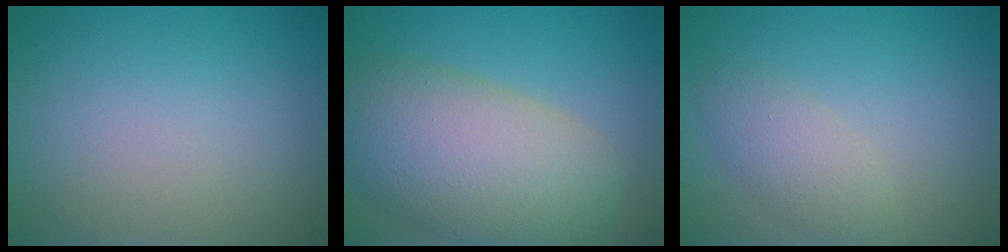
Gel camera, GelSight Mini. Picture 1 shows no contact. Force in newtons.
{"total": 11.1, "press": 11.0, "slide": 0.4}
{"total": 2.7, "press": 2.7, "slide": 0.1}